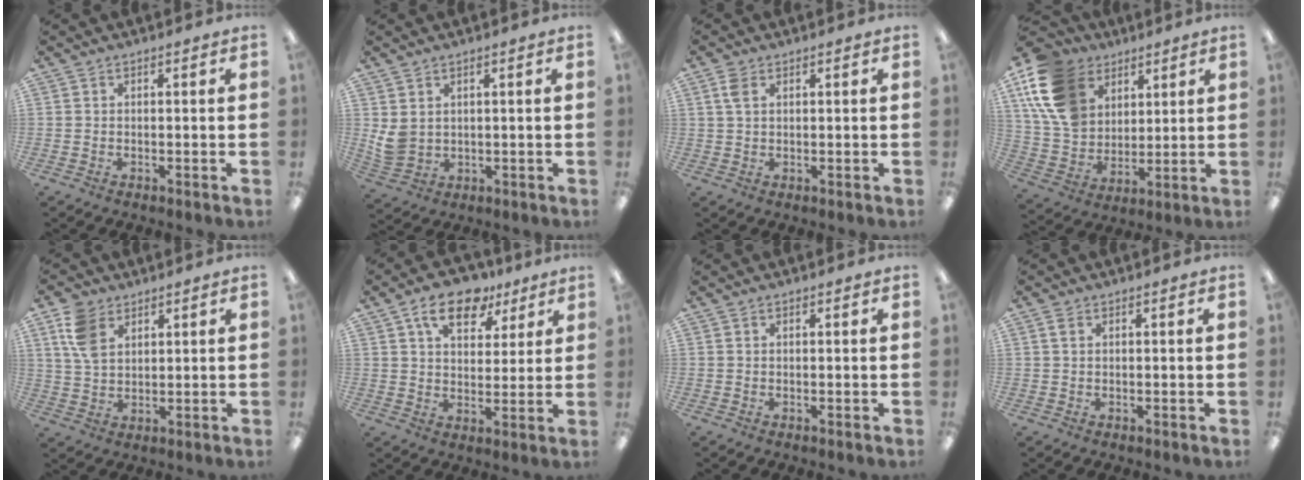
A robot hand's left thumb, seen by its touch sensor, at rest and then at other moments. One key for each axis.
{"total": 4.7, "fx": 2.2, "fy": 3.6, "fz": 2.0, "tx": -0.042, "ty": -0.011, "tz": 0.045}
{"total": 3.7, "fx": 1.8, "fy": 2.1, "fz": 2.4, "tx": -0.055, "ty": 0.003, "tz": 0.033}
{"total": 17.6, "fx": 8.3, "fy": 13.0, "fz": 8.6, "tx": -0.195, "ty": -0.027, "tz": 0.161}
{"total": 8.7, "fx": 5.0, "fy": 5.7, "fz": 4.4, "tx": -0.095, "ty": -0.003, "tz": 0.098}
{"total": 12.7, "fx": 7.9, "fy": 7.2, "fz": 6.9, "tx": -0.102, "ty": -0.029, "tz": 0.139}
{"total": 0.6, "fx": 0.4, "fy": 0.4, "fz": 0.2, "tx": -0.006, "ty": 0.003, "tz": 0.007}
{"total": 1.6, "fx": 0.9, "fy": 1.0, "fz": 1.0, "tx": -0.023, "ty": 0.002, "tz": 0.016}